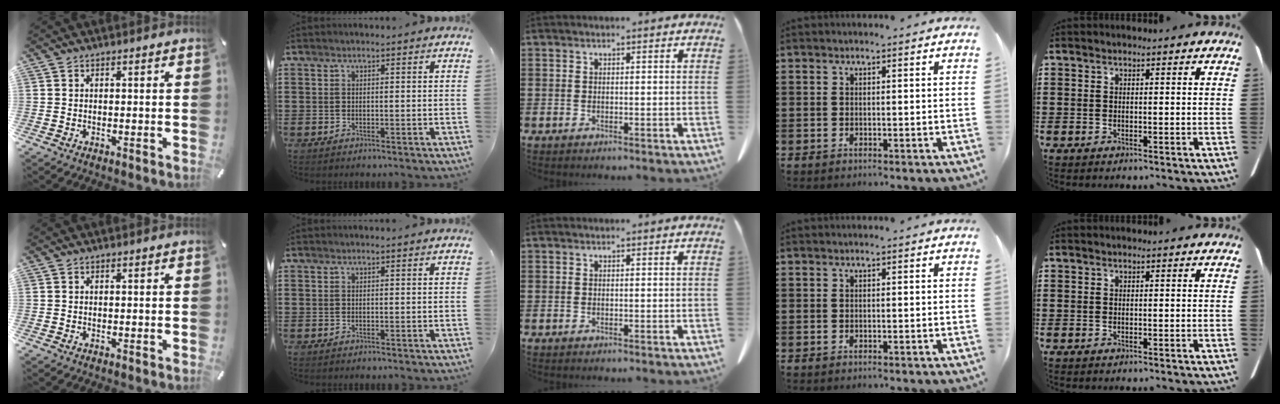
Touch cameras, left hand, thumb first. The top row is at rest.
{}